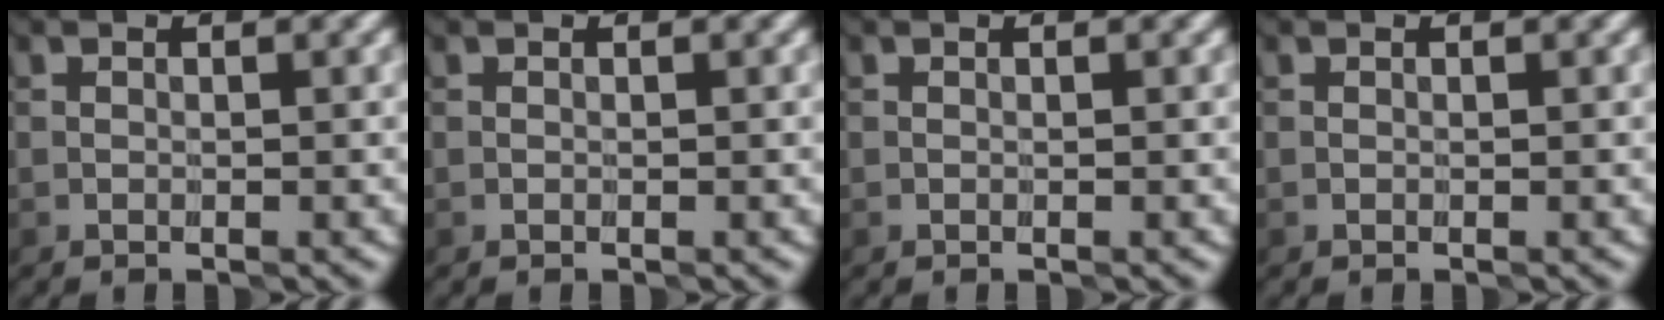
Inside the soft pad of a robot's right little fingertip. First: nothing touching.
{"total": 0.0}
{"total": 0.0}
{"total": 0.0}